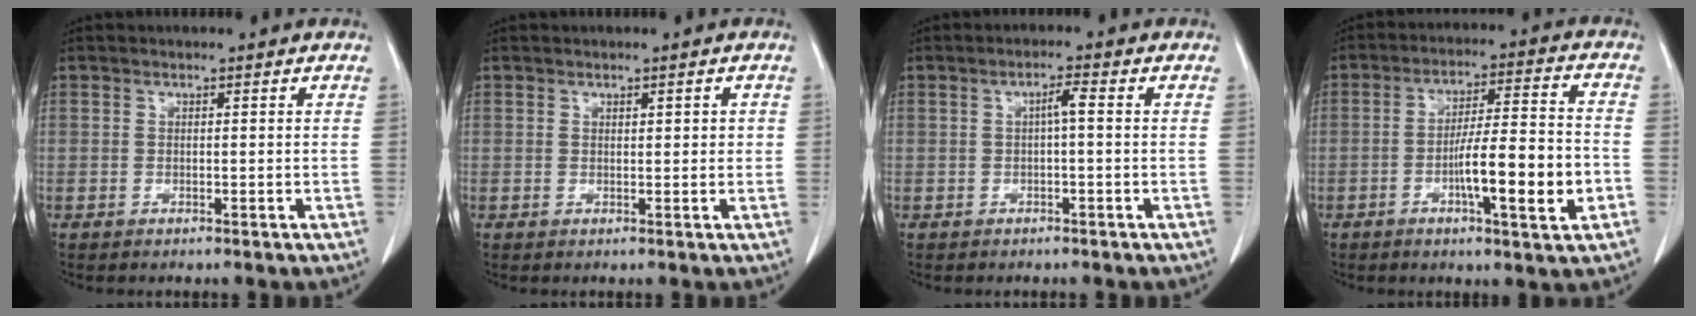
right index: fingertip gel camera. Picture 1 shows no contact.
{"total": 1.6, "force": [0.5, 0.6, 1.4], "torque": [-0.019, 0.004, 0.009]}
{"total": 2.0, "force": [0.1, 0.2, 2.0], "torque": [-0.034, 0.005, 0.001]}
{"total": 12.1, "force": [-3.7, 1.1, 11.5], "torque": [-0.184, 0.005, -0.057]}